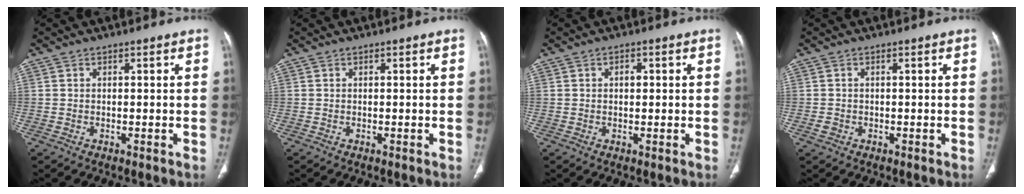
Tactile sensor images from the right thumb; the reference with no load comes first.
{"total": 0.0}
{"total": 1.8, "force": [0.4, 1.1, 1.4], "torque": [-0.014, -0.003, 0.003]}
{"total": 1.0, "force": [-0.4, 0.8, 0.4], "torque": [-0.008, 0.003, -0.005]}